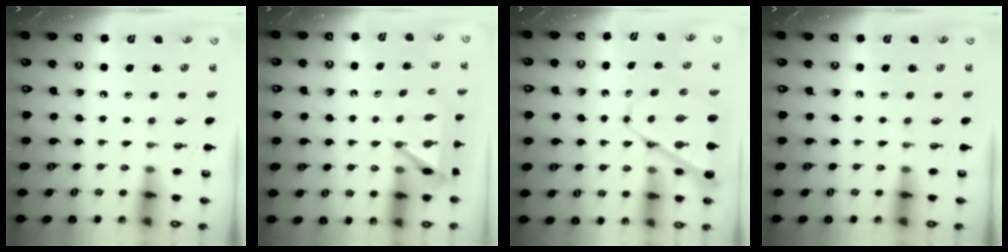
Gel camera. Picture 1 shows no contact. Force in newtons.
{"total": 5.7, "press": 5.7, "slide": 0.2}
{"total": 10.5, "press": 10.5, "slide": 1.0}
{"total": 0.0}